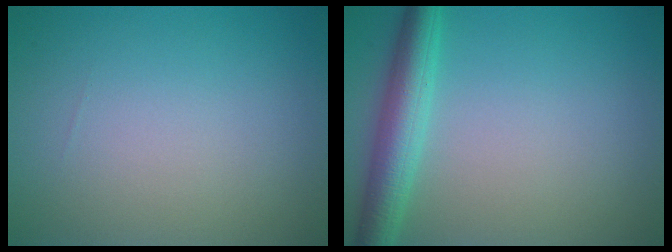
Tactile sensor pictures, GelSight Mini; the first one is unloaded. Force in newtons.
{"total": 4.4, "press": 4.4, "slide": 0.2}